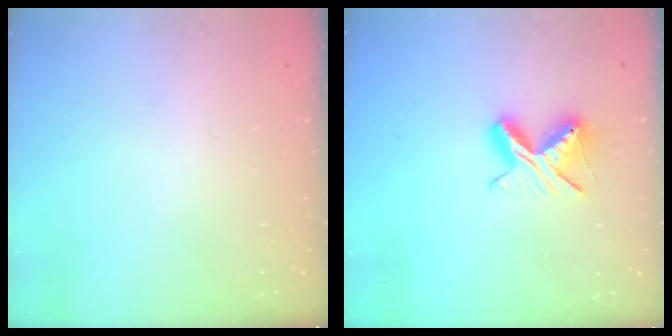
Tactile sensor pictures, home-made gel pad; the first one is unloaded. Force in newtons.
{"total": 8.1, "press": 8.1, "slide": 0.6}